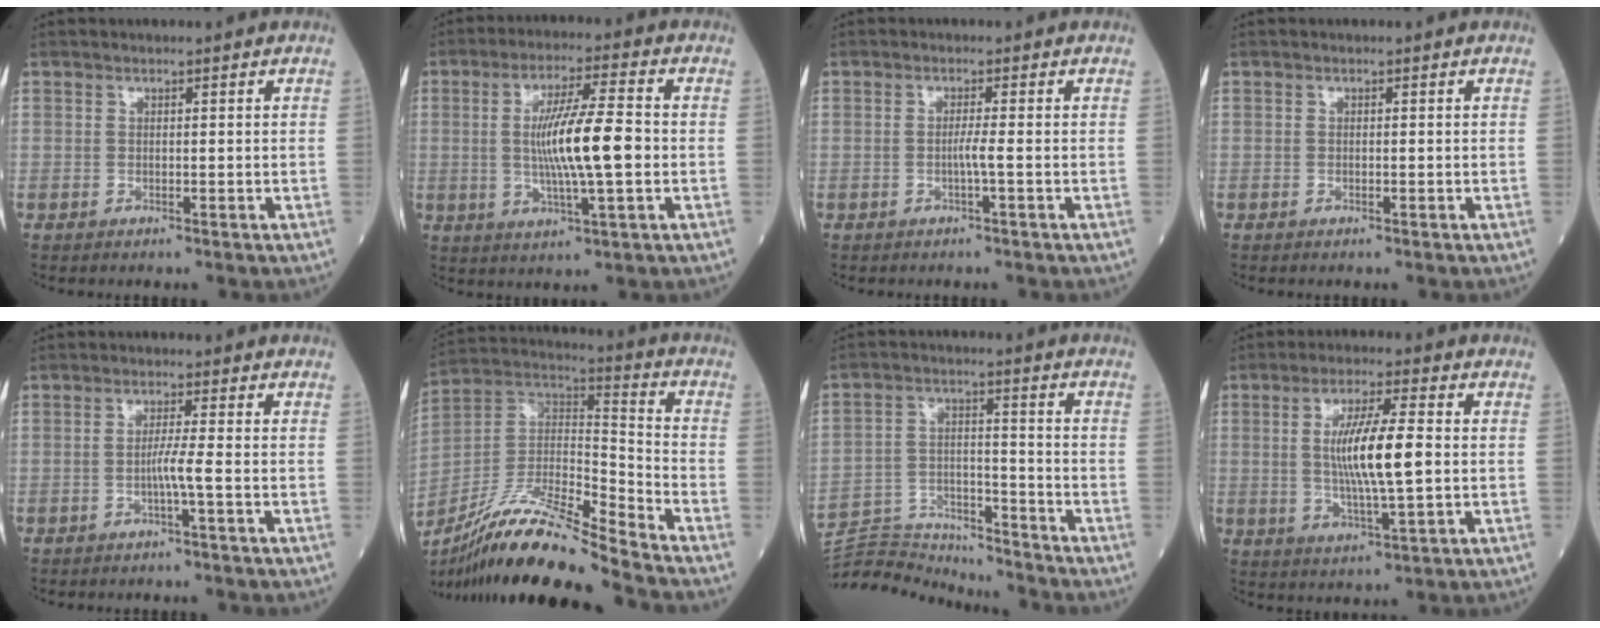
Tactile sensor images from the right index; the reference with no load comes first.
{"total": 10.9, "force": [-0.4, 0.8, 10.9], "torque": [-0.197, 0.000, -0.009]}
{"total": 1.5, "force": [-0.5, -0.5, 1.4], "torque": [-0.024, 0.000, -0.012]}
{"total": 0.0}
{"total": 2.6, "force": [-0.9, -0.7, 2.3], "torque": [-0.042, -0.001, -0.020]}
{"total": 18.7, "force": [-15.3, 0.4, 10.7], "torque": [-0.220, -0.001, -0.284]}
{"total": 13.5, "force": [-13.4, 0.5, 0.5], "torque": [-0.012, 0.025, -0.225]}
{"total": 10.3, "force": [0.4, 1.0, 10.3], "torque": [-0.192, -0.002, 0.008]}